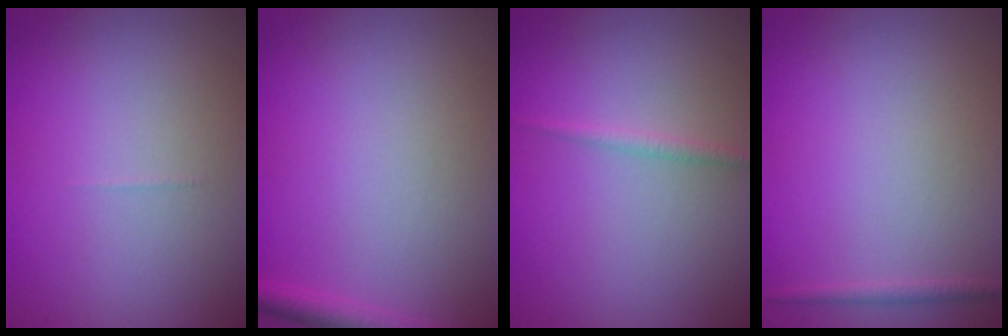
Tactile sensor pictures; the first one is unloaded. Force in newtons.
{"total": 1.9, "press": 1.9, "slide": 0.1}
{"total": 0.9, "press": 0.9, "slide": 0.0}
{"total": 0.8, "press": 0.8, "slide": 0.1}